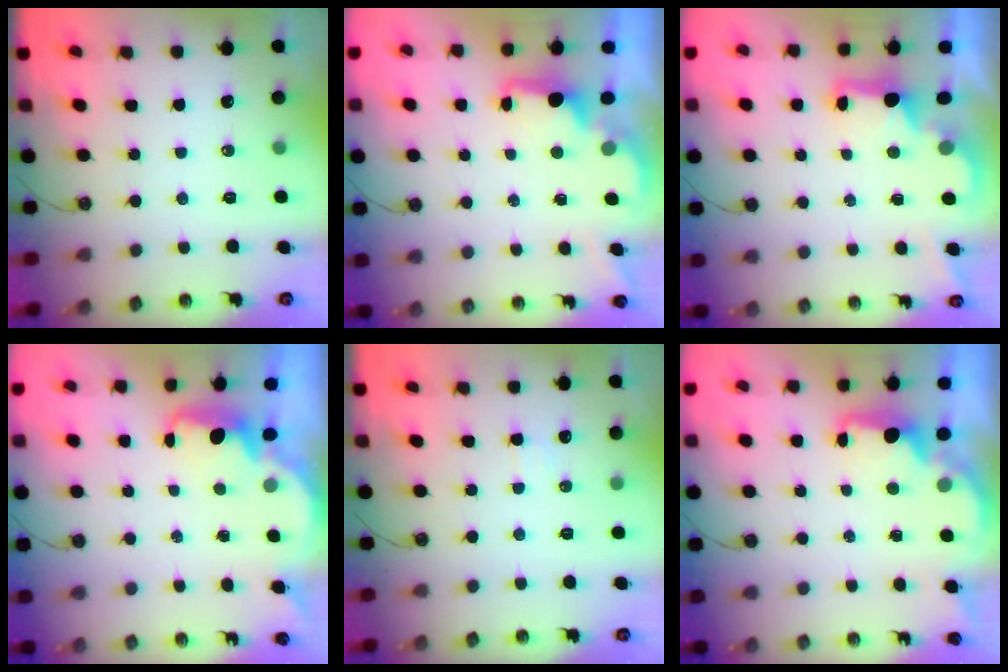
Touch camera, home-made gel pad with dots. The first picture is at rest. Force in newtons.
{"total": 1.9, "press": 1.8, "slide": 0.8}
{"total": 2.5, "press": 2.3, "slide": 0.8}
{"total": 2.2, "press": 2.1, "slide": 0.6}
{"total": 3.0, "press": 2.9, "slide": 0.8}
{"total": 2.5, "press": 2.3, "slide": 0.8}